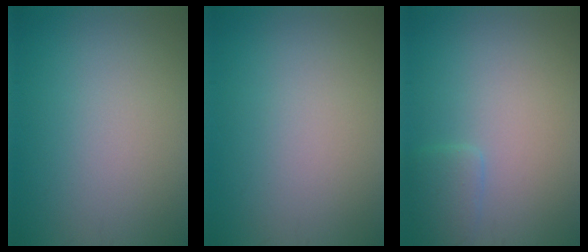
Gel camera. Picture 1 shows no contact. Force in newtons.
{"total": 0.0}
{"total": 1.6, "press": 1.6, "slide": 0.1}